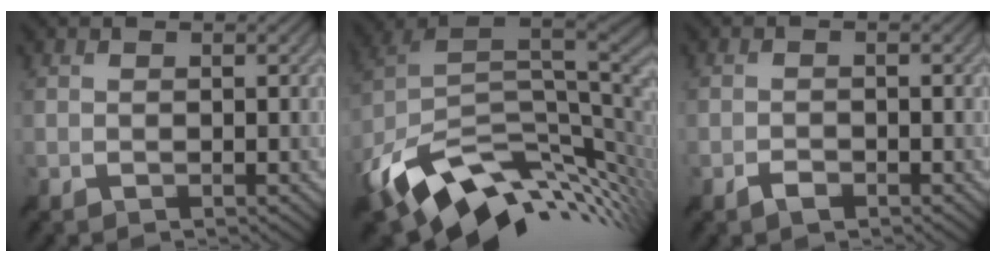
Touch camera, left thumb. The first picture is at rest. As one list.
[{"total": 15.5, "force": [-4.1, 9.6, 11.4], "torque": [-0.250, -0.032, -0.058]}, {"total": 1.4, "force": [-1.2, 0.5, 0.6], "torque": [-0.009, -0.002, -0.023]}]